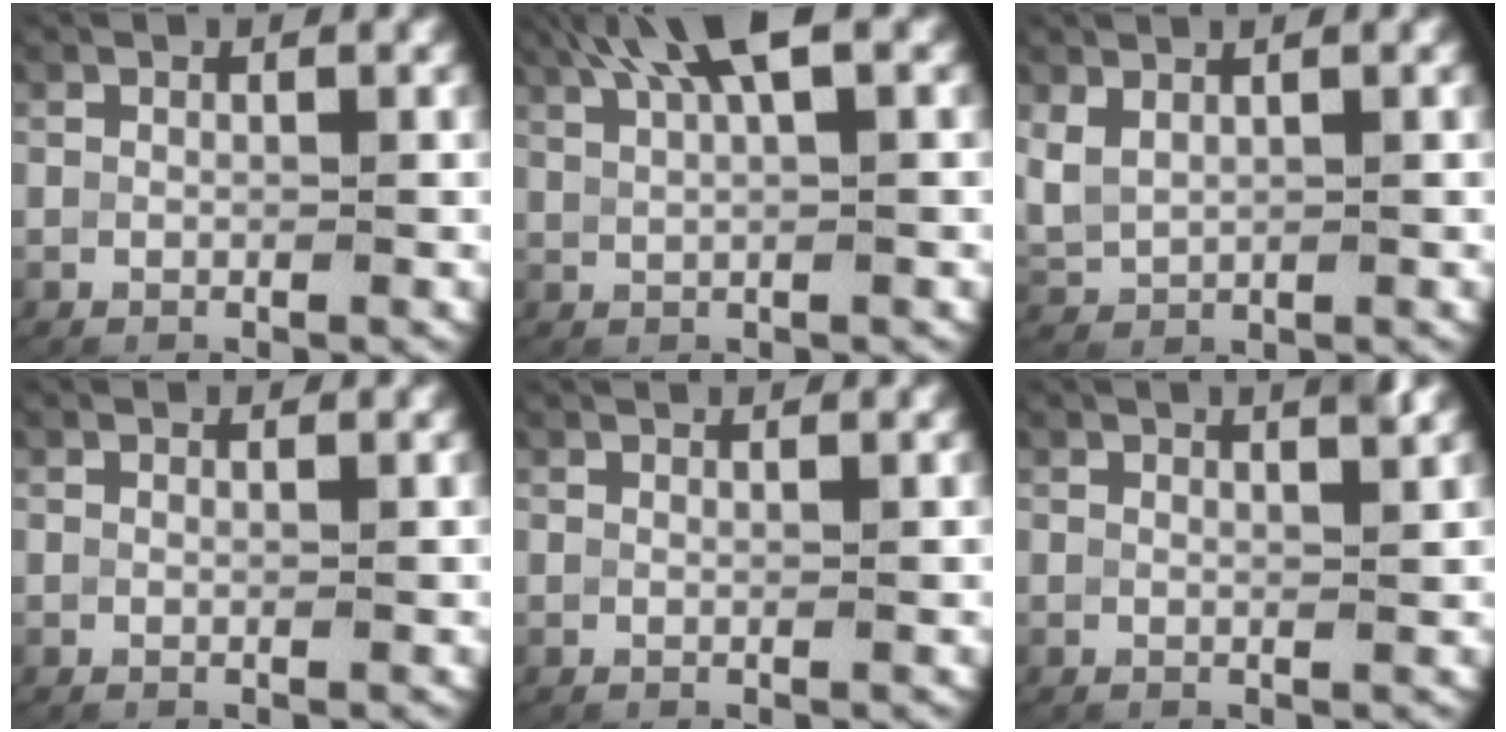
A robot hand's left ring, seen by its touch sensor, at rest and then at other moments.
{"total": 5.0, "force": [3.3, 1.0, 3.6], "torque": [-0.069, 0.011, 0.056]}
{"total": 3.3, "force": [0.4, 2.9, 1.6], "torque": [-0.062, -0.008, 0.020]}
{"total": 0.8, "force": [0.7, -0.2, 0.1], "torque": [0.000, -0.004, 0.014]}
{"total": 0.7, "force": [0.7, -0.1, 0.2], "torque": [-0.002, 0.001, 0.011]}
{"total": 2.5, "force": [1.8, 0.3, 1.8], "torque": [-0.024, -0.002, 0.028]}